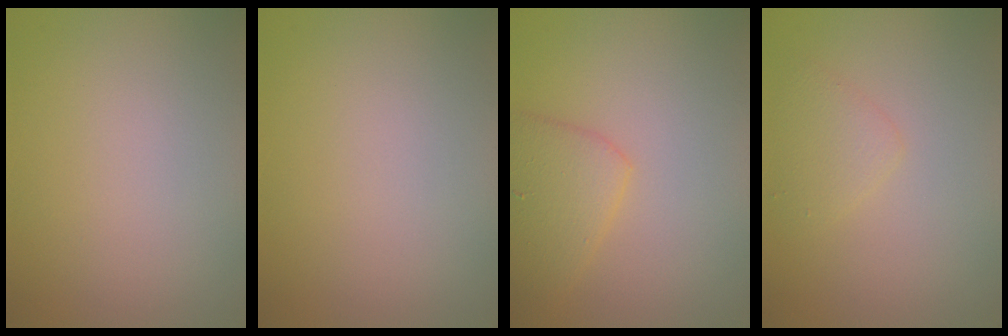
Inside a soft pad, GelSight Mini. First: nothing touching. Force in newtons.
{"total": 0.0}
{"total": 3.3, "press": 3.3, "slide": 0.2}
{"total": 1.7, "press": 1.7, "slide": 0.2}